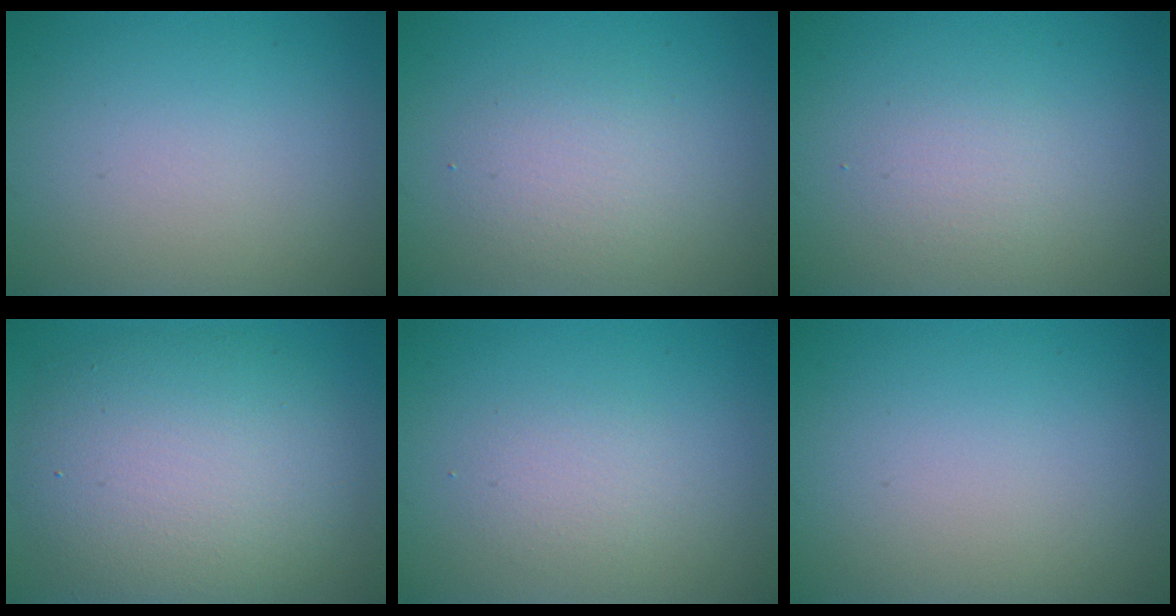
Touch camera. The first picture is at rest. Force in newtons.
{"total": 2.4, "press": 2.4, "slide": 0.2}
{"total": 1.4, "press": 1.4, "slide": 0.0}
{"total": 8.9, "press": 8.9, "slide": 0.4}
{"total": 1.6, "press": 1.6, "slide": 0.1}
{"total": 0.0}